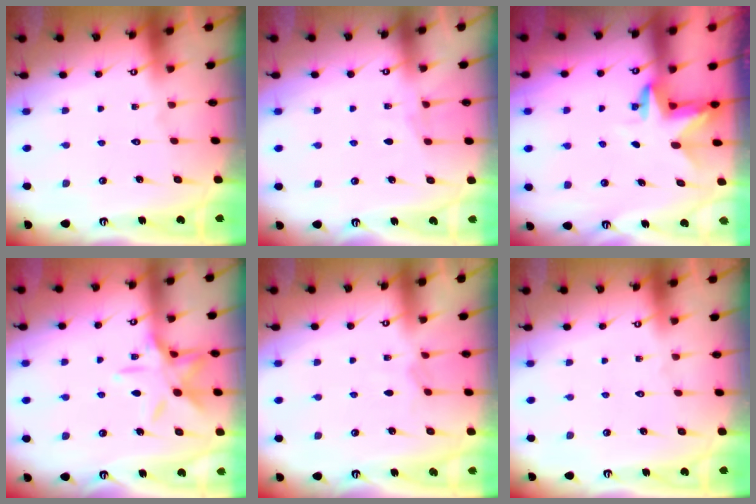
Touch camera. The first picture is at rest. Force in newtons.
{"total": 3.7, "press": 3.7, "slide": 0.4}
{"total": 3.4, "press": 3.4, "slide": 0.1}
{"total": 12.3, "press": 12.2, "slide": 0.8}
{"total": 3.0, "press": 3.0, "slide": 0.5}
{"total": 0.0}